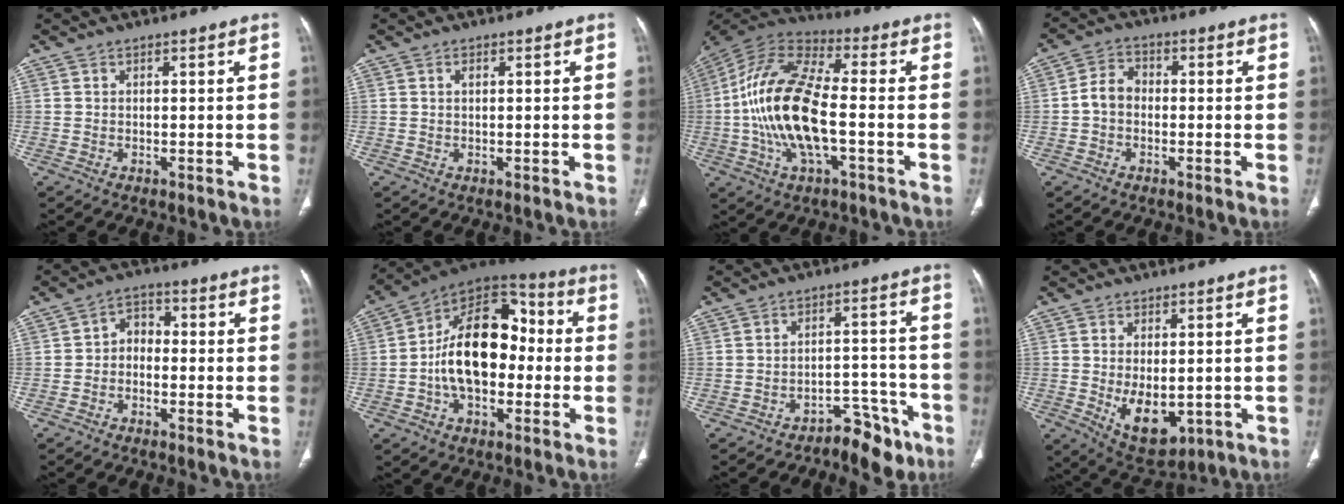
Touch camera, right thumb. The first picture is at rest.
{"total": 0.9, "force": [0.3, 0.5, 0.7], "torque": [-0.013, 0.002, 0.006]}
{"total": 19.0, "force": [-2.7, 7.6, 17.2], "torque": [-0.356, 0.026, -0.052]}
{"total": 4.8, "force": [-0.7, 3.8, 3.0], "torque": [-0.044, 0.017, -0.023]}
{"total": 4.2, "force": [-1.0, 3.2, 2.5], "torque": [-0.022, 0.024, -0.030]}
{"total": 19.2, "force": [-1.3, 12.1, 14.9], "torque": [-0.215, 0.042, -0.029]}
{"total": 7.0, "force": [-5.4, 3.6, 2.6], "torque": [-0.009, 0.074, -0.077]}
{"total": 9.4, "force": [-1.3, 5.3, 7.7], "torque": [-0.110, -0.013, 0.000]}